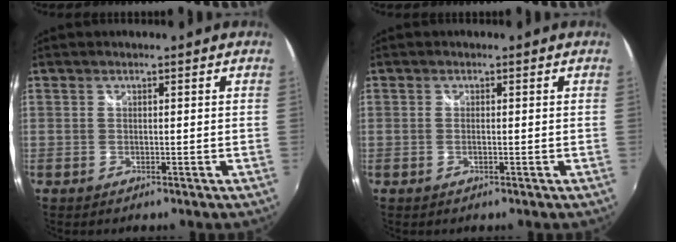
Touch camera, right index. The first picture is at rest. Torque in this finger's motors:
{"motor_torque": [-0.59, 0.25, -0.05, 0.00]}